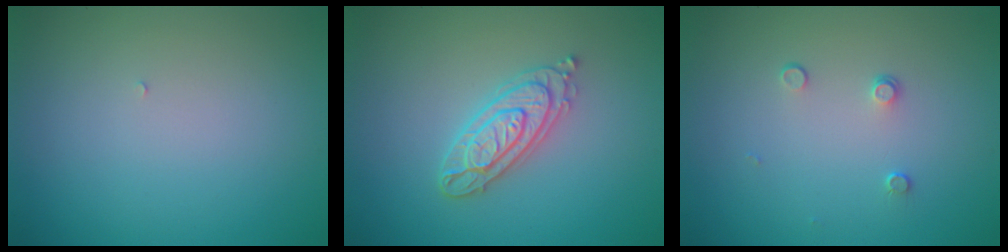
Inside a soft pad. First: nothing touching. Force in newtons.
{"total": 3.0, "press": 2.9, "slide": 0.6}
{"total": 0.9, "press": 0.6, "slide": 0.6}